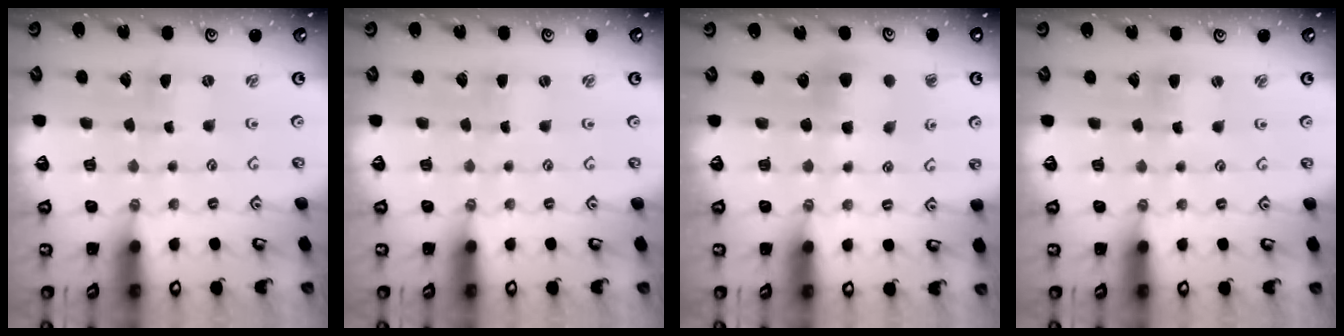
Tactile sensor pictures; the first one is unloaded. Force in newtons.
{"total": 0.0}
{"total": 5.6, "press": 5.6, "slide": 0.1}
{"total": 1.8, "press": 1.8, "slide": 0.2}